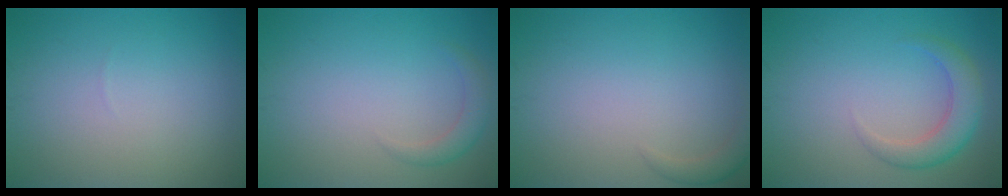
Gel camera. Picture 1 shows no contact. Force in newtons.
{"total": 1.8, "press": 1.8, "slide": 0.3}
{"total": 1.4, "press": 1.4, "slide": 0.2}
{"total": 3.4, "press": 3.4, "slide": 0.1}